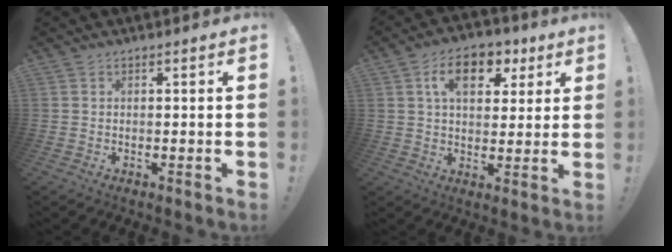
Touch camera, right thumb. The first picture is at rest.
{"total": 11.7, "force": [4.9, 7.3, 7.7], "torque": [-0.116, -0.006, 0.087]}